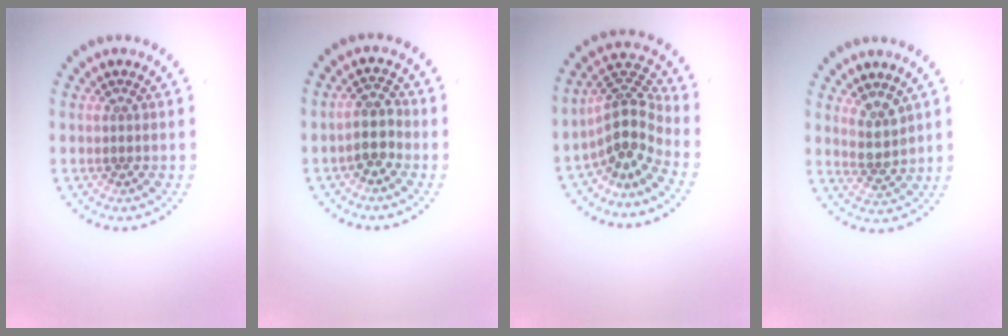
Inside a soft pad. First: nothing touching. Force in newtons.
{"total": 2.5, "press": 2.2, "slide": 1.2}
{"total": 4.1, "press": 2.8, "slide": 3.1}
{"total": 2.2, "press": 1.9, "slide": 1.1}